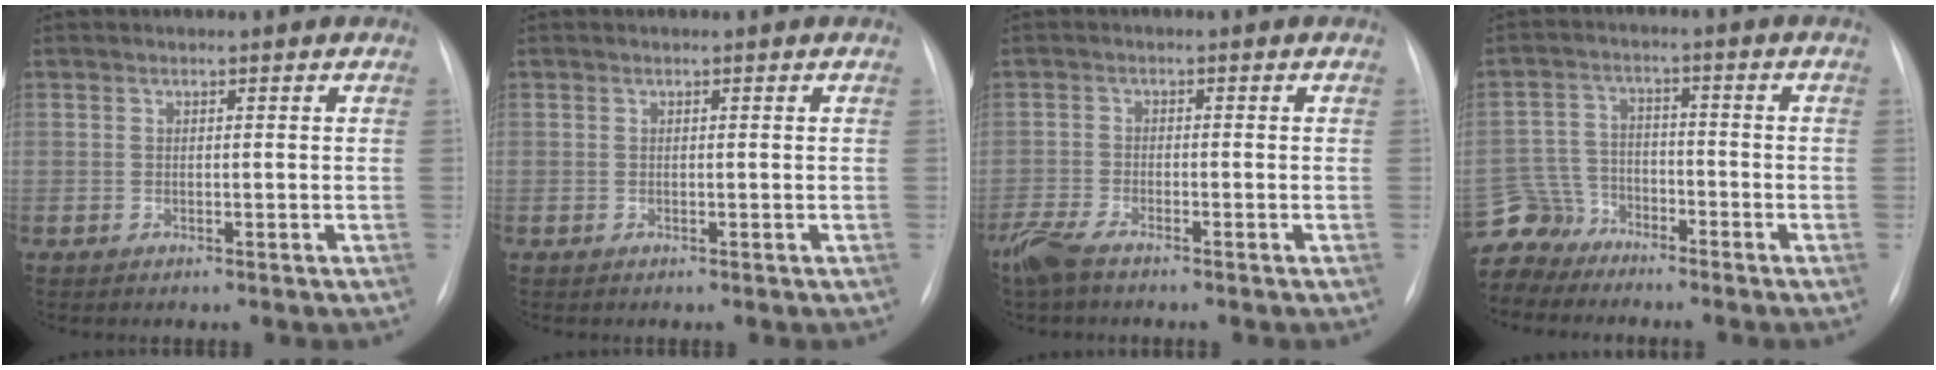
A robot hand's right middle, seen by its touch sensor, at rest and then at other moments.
{"total": 0.0}
{"total": 4.5, "force": [-3.7, 0.9, 2.4], "torque": [-0.059, -0.013, -0.074]}
{"total": 6.8, "force": [-6.0, 3.0, -1.1], "torque": [0.020, 0.011, -0.122]}